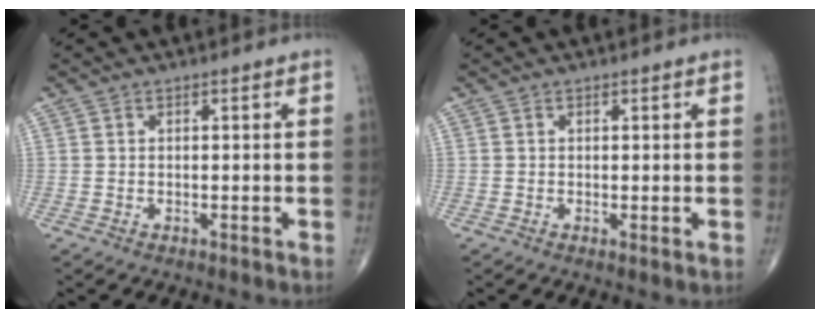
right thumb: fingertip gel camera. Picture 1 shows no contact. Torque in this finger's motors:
{"motor_torque": [-0.30, -0.42, 0.17, -0.13, 0.01]}